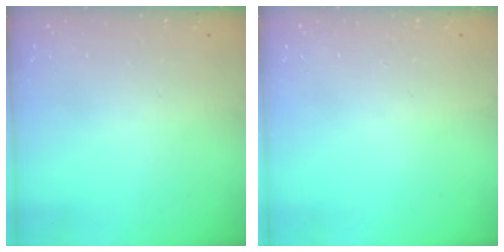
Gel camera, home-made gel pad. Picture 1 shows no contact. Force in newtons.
{"total": 0.0}